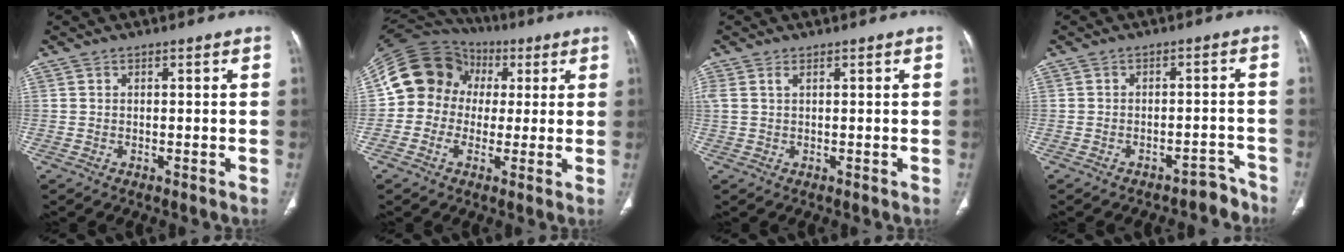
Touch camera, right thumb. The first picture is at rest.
{"total": 14.8, "force": [2.0, 12.9, 7.0], "torque": [-0.115, 0.033, 0.027]}
{"total": 1.7, "force": [0.8, 0.7, 1.4], "torque": [-0.042, 0.014, 0.024]}
{"total": 4.6, "force": [-4.1, 2.0, 0.0], "torque": [0.018, 0.061, -0.051]}